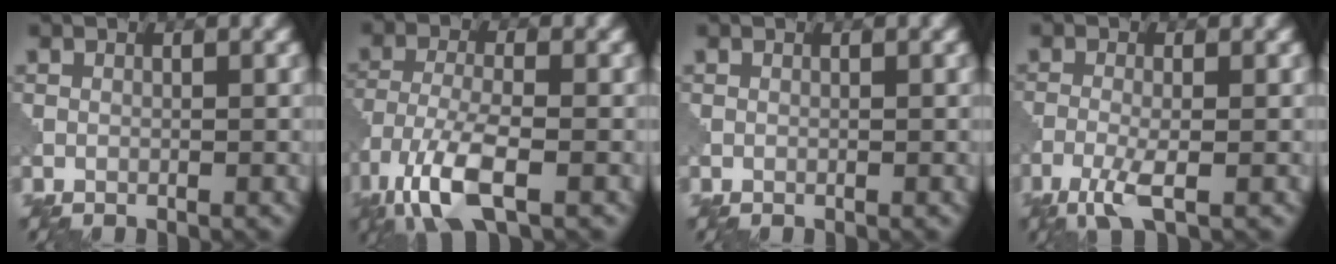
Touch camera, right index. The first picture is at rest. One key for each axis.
{"total": 7.8, "fx": -4.5, "fy": 2.4, "fz": 5.9, "tx": -0.128, "ty": -0.008, "tz": -0.095}
{"total": 0.0}
{"total": 3.3, "fx": -1.7, "fy": 0.6, "fz": 2.7, "tx": -0.060, "ty": -0.003, "tz": -0.041}